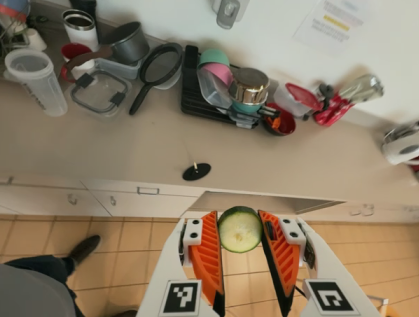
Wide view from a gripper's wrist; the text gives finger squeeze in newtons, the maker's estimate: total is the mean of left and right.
{"total": 9.7, "left": 9.9, "right": 9.5}